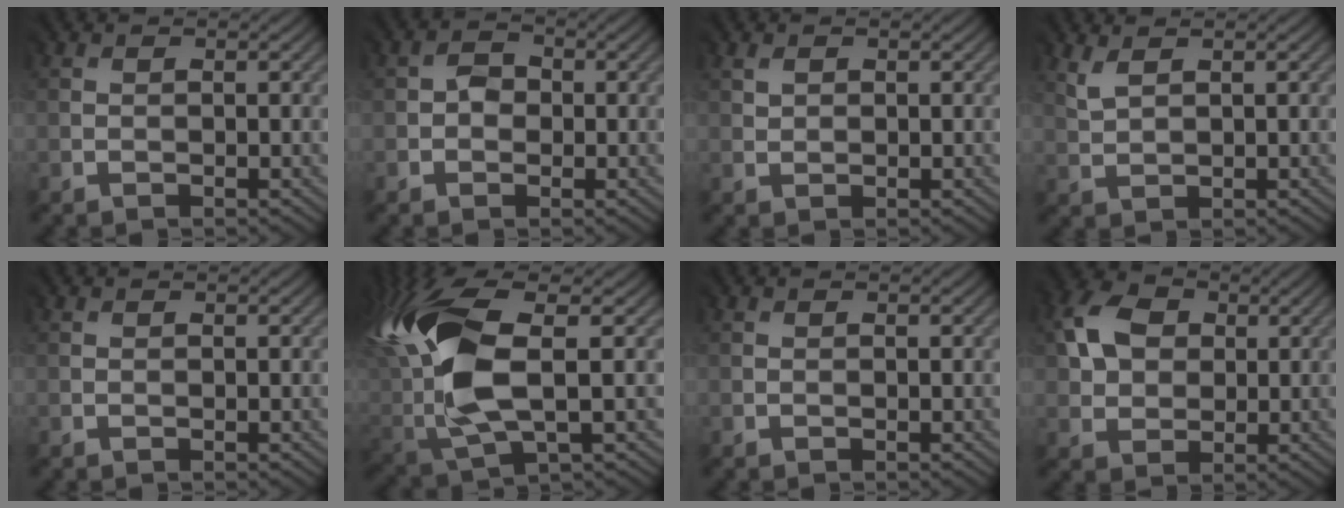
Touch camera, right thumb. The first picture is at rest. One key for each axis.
{"total": 2.1, "fx": -0.2, "fy": 1.9, "fz": 0.9, "tx": -0.009, "ty": 0.001, "tz": -0.006}
{"total": 1.8, "fx": 1.2, "fy": 1.1, "fz": 0.8, "tx": -0.016, "ty": 0.001, "tz": 0.021}
{"total": 3.0, "fx": 2.2, "fy": 1.3, "fz": 1.6, "tx": -0.045, "ty": 0.005, "tz": 0.045}
{"total": 0.0}
{"total": 12.1, "fx": 2.4, "fy": 5.9, "fz": 10.2, "tx": -0.243, "ty": 0.011, "tz": 0.046}
{"total": 0.0}
{"total": 7.4, "fx": 2.5, "fy": 5.8, "fz": 3.8, "tx": -0.100, "ty": 0.019, "tz": 0.039}